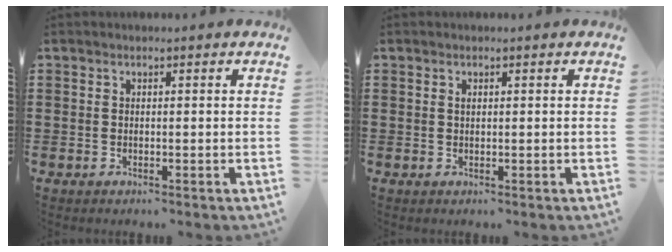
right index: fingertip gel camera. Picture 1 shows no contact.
{"total": 0.5, "force": [0.2, 0.3, 0.4], "torque": [-0.010, -0.001, 0.004]}